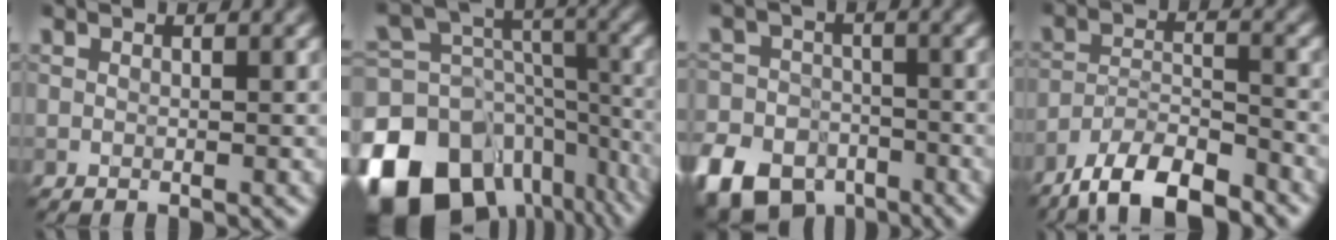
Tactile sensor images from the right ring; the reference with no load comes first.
{"total": 16.1, "force": [-9.7, 11.0, 6.8], "torque": [-0.173, -0.013, -0.152]}
{"total": 9.8, "force": [-6.2, 6.8, 3.4], "torque": [-0.072, -0.027, -0.120]}
{"total": 7.3, "force": [-6.0, 1.9, 3.6], "torque": [-0.060, -0.006, -0.114]}